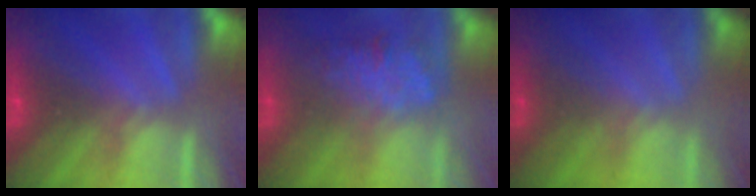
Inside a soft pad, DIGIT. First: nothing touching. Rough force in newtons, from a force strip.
{"total": 2.6}
{"total": 1.8}